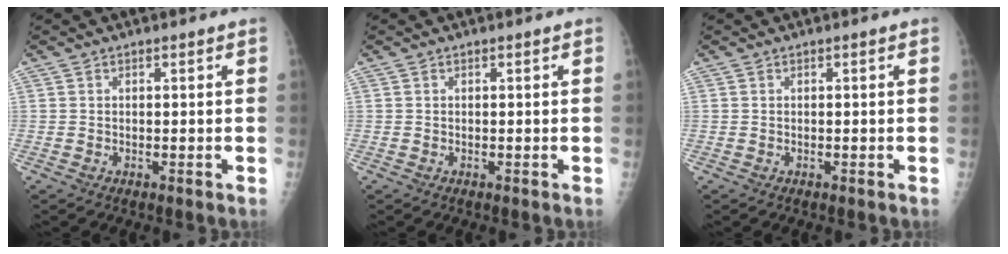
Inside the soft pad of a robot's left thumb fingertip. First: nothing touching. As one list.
[{"total": 0.0}, {"total": 0.0}]